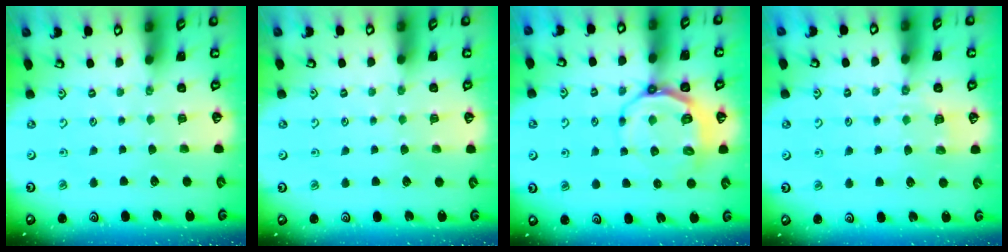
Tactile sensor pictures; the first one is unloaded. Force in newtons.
{"total": 0.9, "press": 0.9, "slide": 0.1}
{"total": 8.9, "press": 8.3, "slide": 3.4}
{"total": 3.9, "press": 3.7, "slide": 1.2}